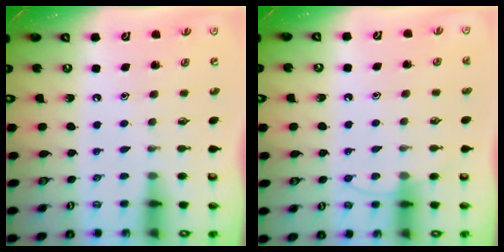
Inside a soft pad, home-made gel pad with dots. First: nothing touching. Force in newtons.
{"total": 5.8, "press": 5.7, "slide": 0.6}